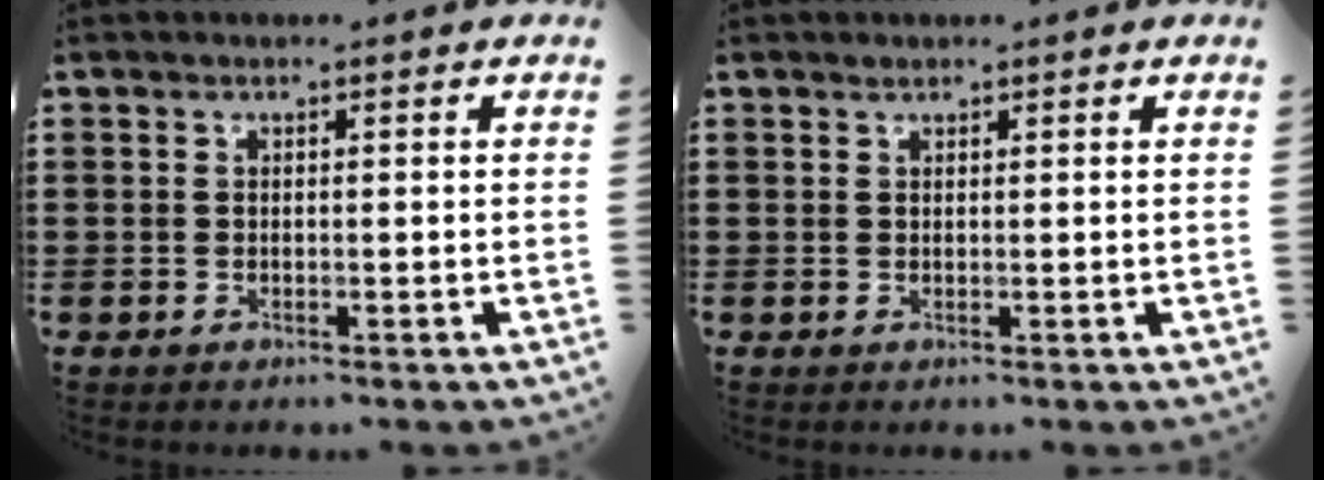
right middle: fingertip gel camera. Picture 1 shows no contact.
{"total": 0.6, "force": [0.6, 0.0, 0.0], "torque": [-0.001, 0.000, 0.013]}